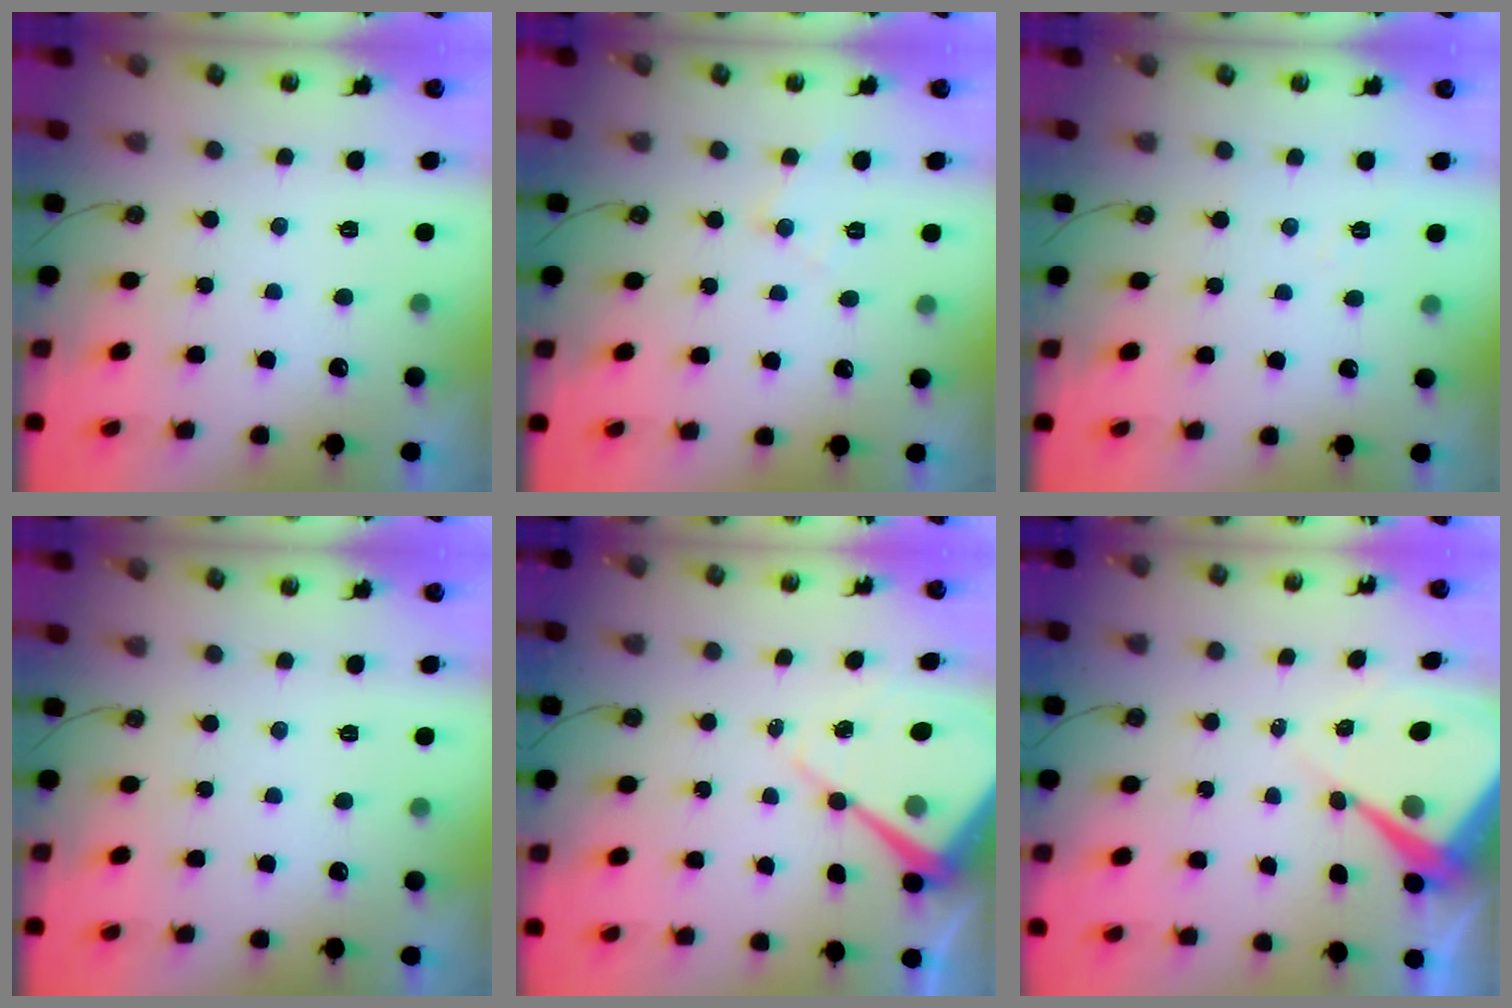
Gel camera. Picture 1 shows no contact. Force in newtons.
{"total": 7.4, "press": 7.3, "slide": 0.9}
{"total": 3.2, "press": 3.1, "slide": 0.3}
{"total": 0.0}
{"total": 11.0, "press": 11.0, "slide": 1.0}
{"total": 8.3, "press": 8.2, "slide": 0.7}